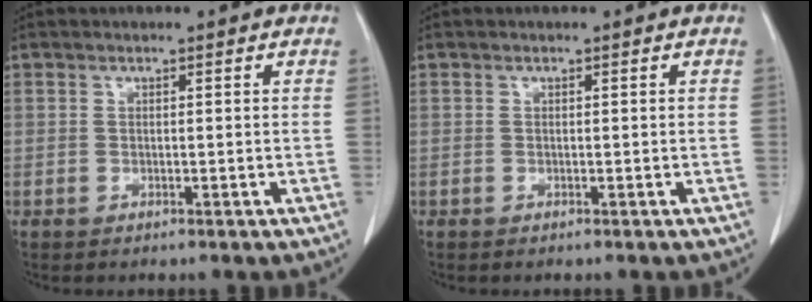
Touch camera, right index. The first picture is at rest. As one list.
[{"total": 0.0}]